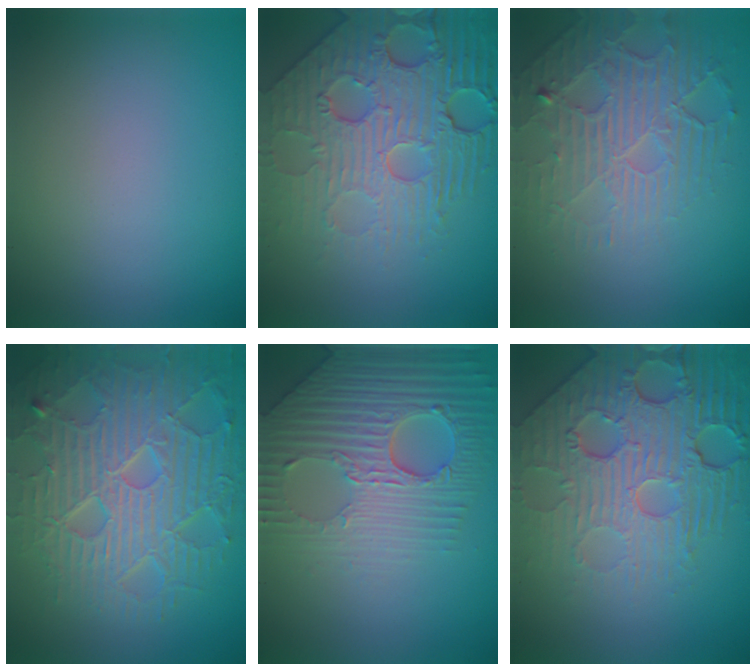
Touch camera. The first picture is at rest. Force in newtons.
{"total": 8.6, "press": 5.9, "slide": 6.3}
{"total": 4.1, "press": 3.8, "slide": 1.6}
{"total": 8.9, "press": 6.4, "slide": 6.2}
{"total": 6.1, "press": 5.2, "slide": 3.3}
{"total": 8.2, "press": 5.8, "slide": 5.9}